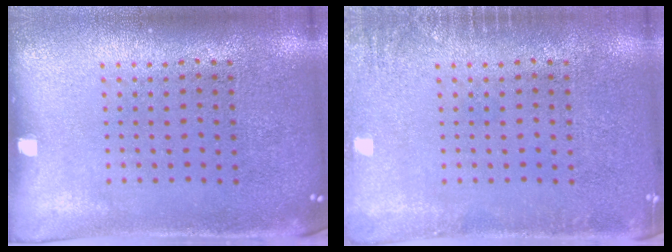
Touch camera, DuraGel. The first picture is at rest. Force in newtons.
{"total": 1.4, "press": 1.4, "slide": 0.3}